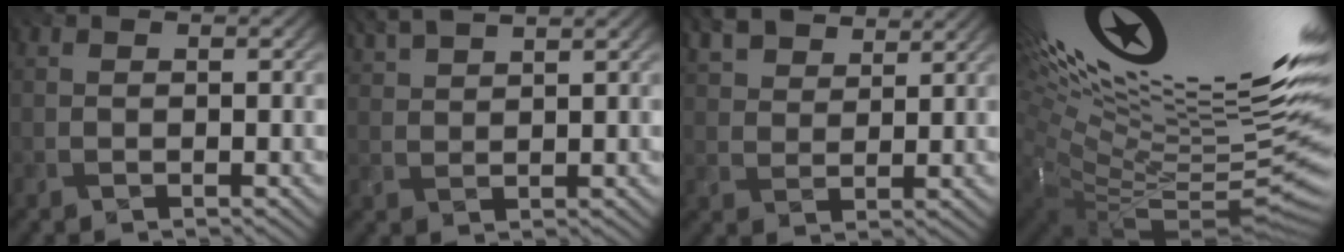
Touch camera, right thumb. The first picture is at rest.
{"total": 4.9, "force": [4.1, 0.9, 2.6], "torque": [-0.052, 0.008, 0.069]}
{"total": 8.3, "force": [6.3, 3.2, 4.2], "torque": [-0.116, -0.003, 0.115]}
{"total": 20.1, "force": [8.0, 4.4, 17.9], "torque": [-0.262, 0.028, 0.128]}